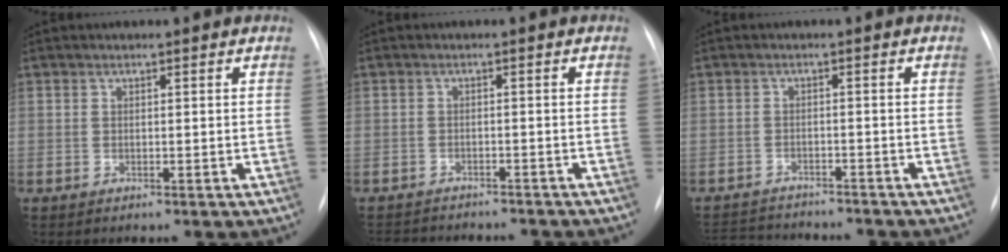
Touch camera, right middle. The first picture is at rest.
{"total": 10.6, "force": [-9.6, 3.2, 3.1], "torque": [-0.060, 0.003, -0.122]}
{"total": 10.6, "force": [-10.0, 2.0, 3.0], "torque": [-0.058, 0.003, -0.140]}